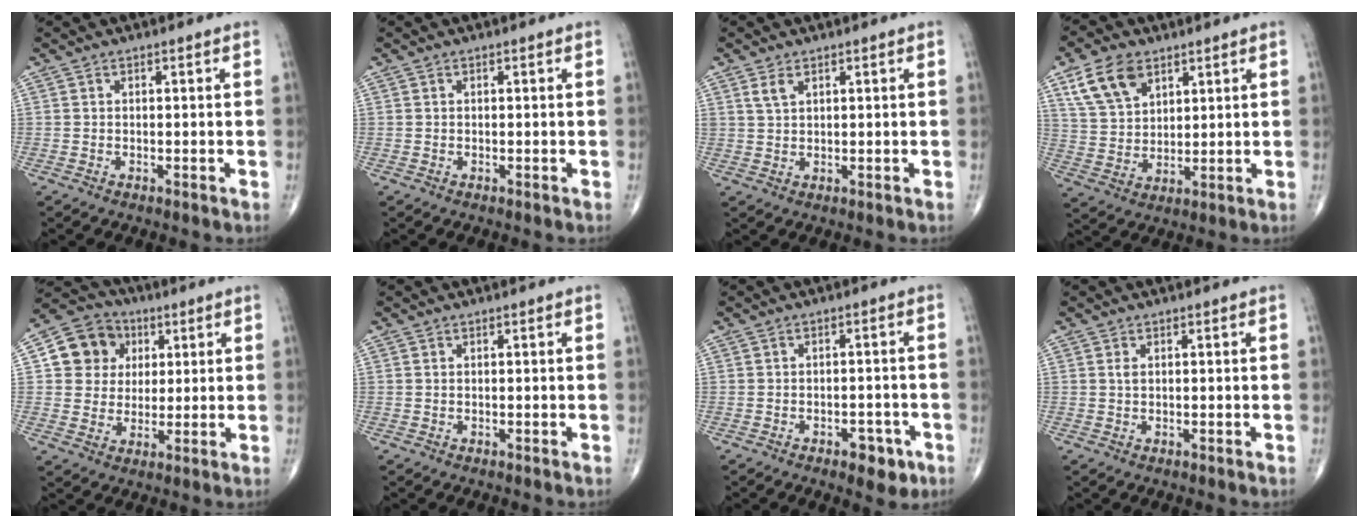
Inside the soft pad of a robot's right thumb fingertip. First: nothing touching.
{"total": 0.0}
{"total": 2.4, "force": [1.4, 1.2, 1.5], "torque": [-0.028, -0.001, 0.034]}
{"total": 10.3, "force": [5.7, 6.3, 5.9], "torque": [-0.096, -0.020, 0.116]}
{"total": 11.2, "force": [3.0, 10.1, 3.9], "torque": [-0.036, 0.002, 0.046]}
{"total": 0.0}
{"total": 5.2, "force": [-2.8, 2.8, 3.5], "torque": [-0.026, 0.014, -0.032]}
{"total": 0.8, "force": [0.3, 0.4, 0.7], "torque": [-0.013, 0.004, 0.007]}